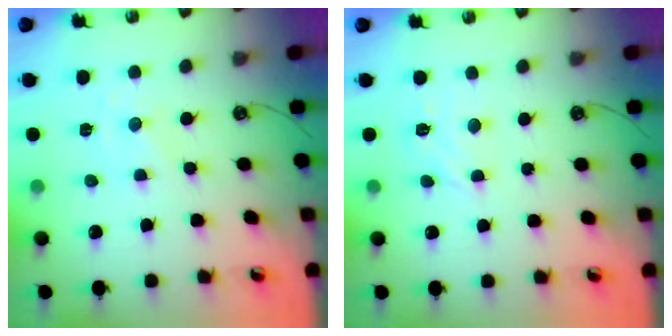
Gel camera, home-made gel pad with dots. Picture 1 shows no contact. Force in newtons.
{"total": 6.4, "press": 6.3, "slide": 1.0}